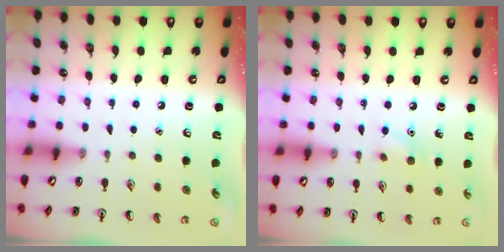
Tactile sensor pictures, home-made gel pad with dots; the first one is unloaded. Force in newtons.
{"total": 5.7, "press": 5.4, "slide": 1.7}